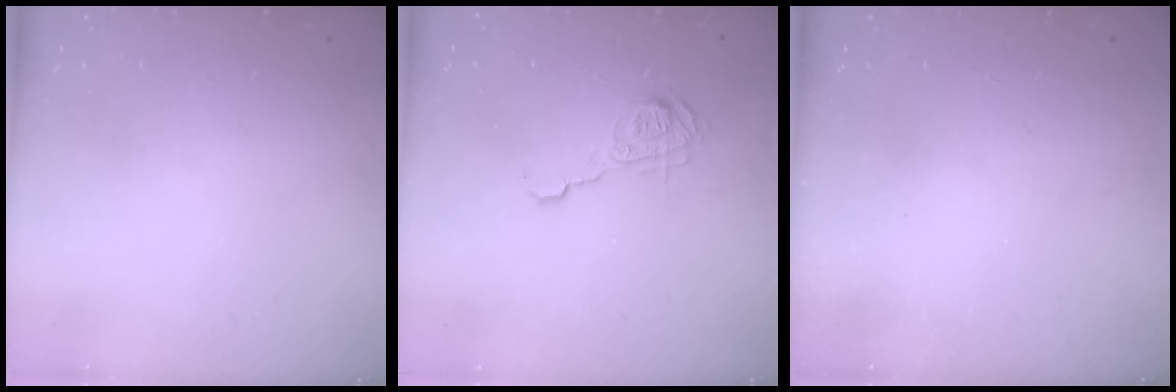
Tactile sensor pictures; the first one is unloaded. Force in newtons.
{"total": 9.6, "press": 9.6, "slide": 0.5}
{"total": 2.3, "press": 2.2, "slide": 0.8}